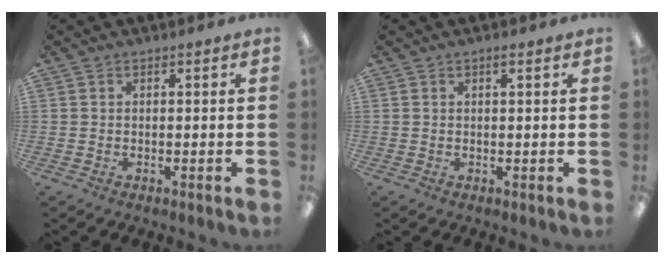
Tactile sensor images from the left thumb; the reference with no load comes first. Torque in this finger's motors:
{"motor_torque": [-0.08, -0.16, -0.03, 0.15, -0.08]}